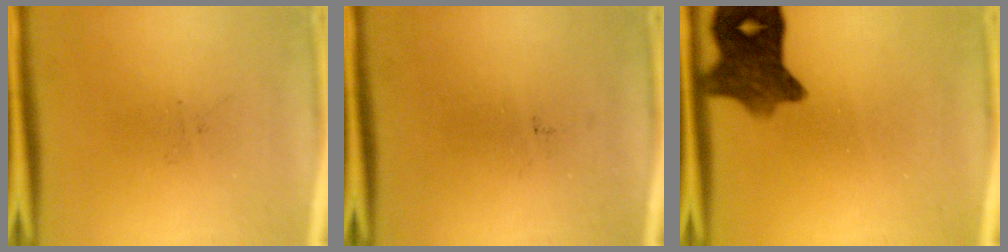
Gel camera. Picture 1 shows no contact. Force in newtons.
{"total": 0.0}
{"total": 8.5}